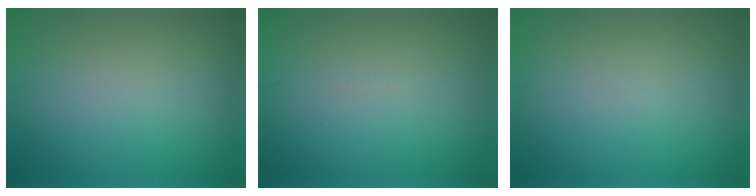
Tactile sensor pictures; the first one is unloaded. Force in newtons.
{"total": 0.0}
{"total": 0.0}